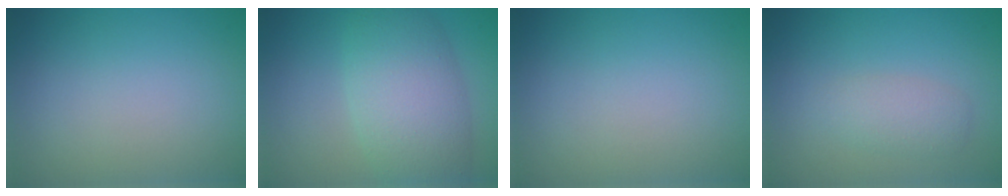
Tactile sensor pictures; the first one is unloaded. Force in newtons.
{"total": 7.3, "press": 7.3, "slide": 0.3}
{"total": 0.0}
{"total": 2.1, "press": 2.1, "slide": 0.1}